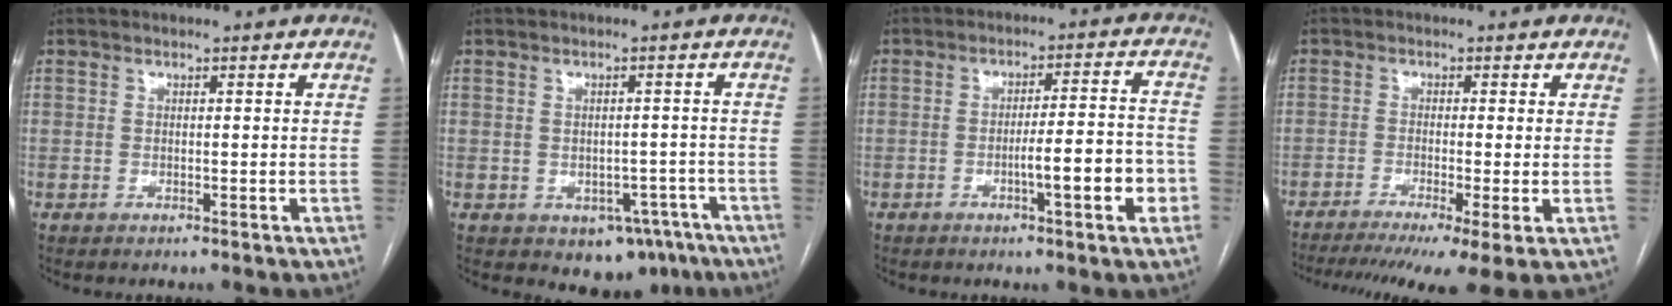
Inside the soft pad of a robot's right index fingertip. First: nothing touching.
{"total": 7.1, "force": [-4.1, 5.0, 3.0], "torque": [-0.016, 0.017, -0.045]}
{"total": 9.1, "force": [-3.2, 1.0, 8.5], "torque": [-0.115, 0.013, -0.043]}
{"total": 11.4, "force": [-7.7, 0.6, 8.4], "torque": [-0.127, -0.015, -0.120]}